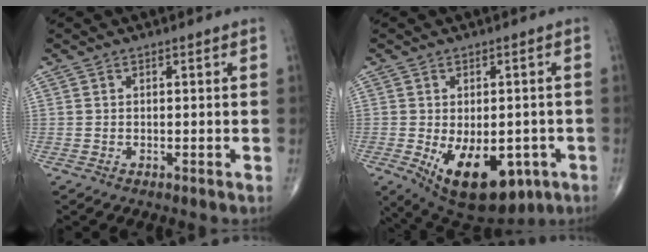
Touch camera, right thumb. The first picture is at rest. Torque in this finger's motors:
{"motor_torque": [0.04, 0.94, 0.27, -0.27, 0.15]}